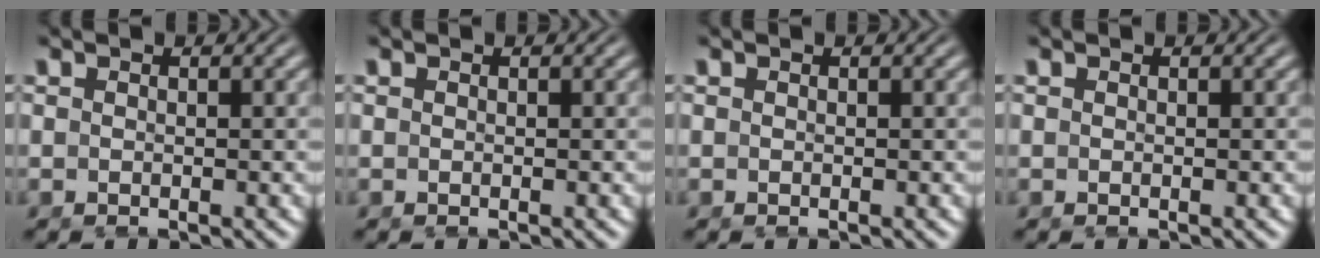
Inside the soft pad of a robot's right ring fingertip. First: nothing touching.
{"total": 0.0}
{"total": 0.0}
{"total": 0.0}